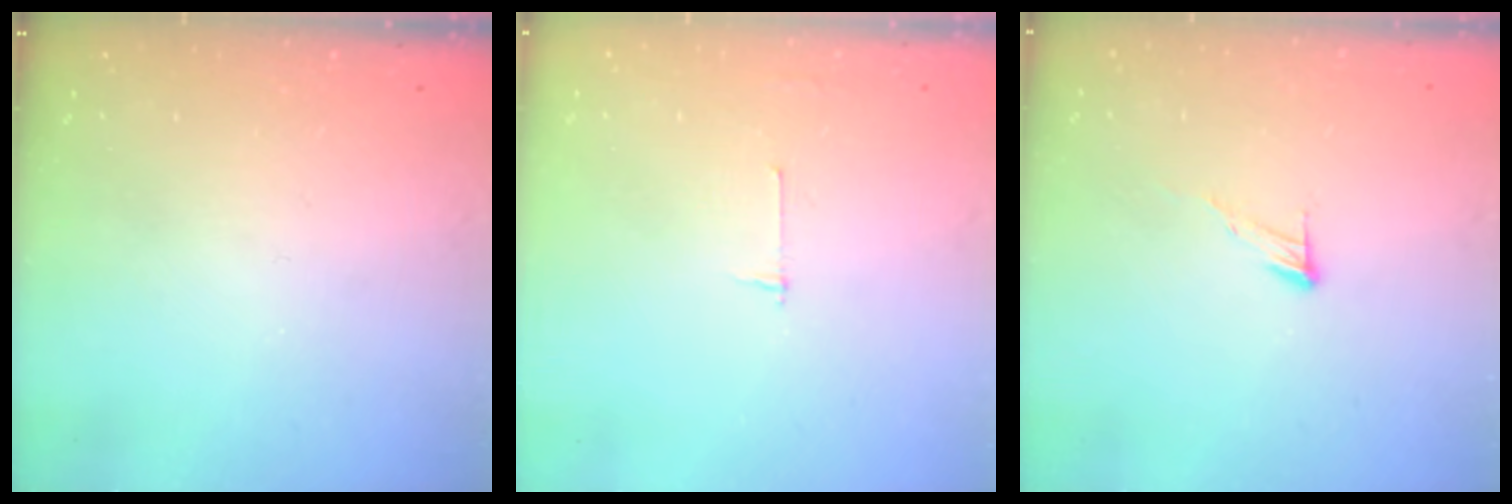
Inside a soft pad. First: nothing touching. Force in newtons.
{"total": 2.7, "press": 2.7, "slide": 0.3}
{"total": 5.6, "press": 5.6, "slide": 0.2}